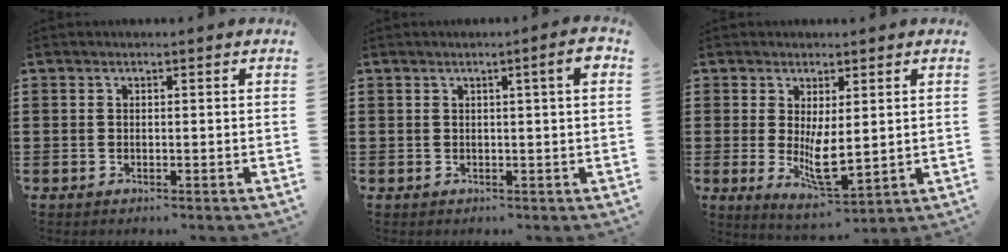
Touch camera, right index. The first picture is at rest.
{"total": 3.0, "force": [0.9, -0.1, 2.9], "torque": [-0.046, -0.004, 0.011]}
{"total": 5.7, "force": [0.5, 2.1, 5.3], "torque": [-0.096, -0.007, 0.010]}